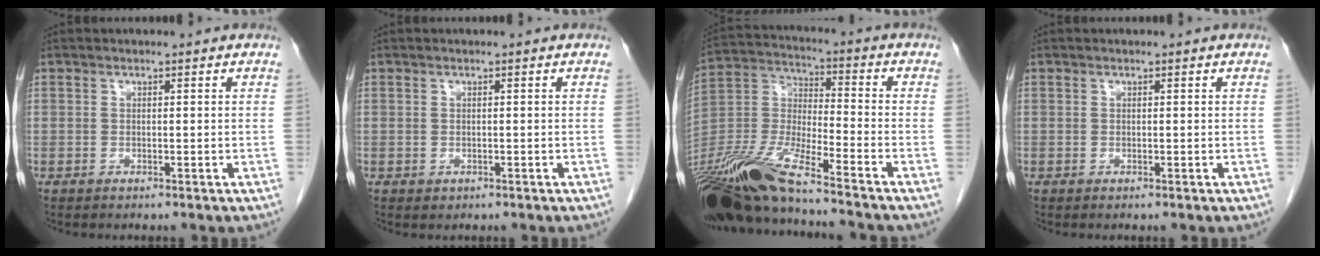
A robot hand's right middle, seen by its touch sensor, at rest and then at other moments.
{"total": 0.5, "force": [-0.1, 0.5, 0.2], "torque": [-0.007, 0.000, 0.002]}
{"total": 17.9, "force": [-14.5, 1.3, 10.4], "torque": [-0.240, -0.019, -0.278]}
{"total": 0.0}